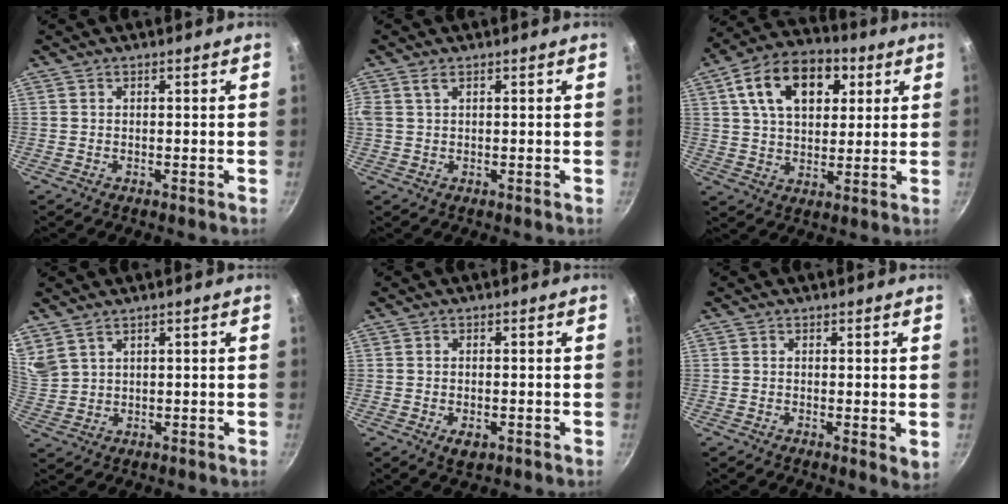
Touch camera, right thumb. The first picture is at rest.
{"total": 1.8, "force": [0.9, 0.8, 1.3], "torque": [-0.027, 0.003, 0.021]}
{"total": 16.7, "force": [5.9, 10.7, 11.4], "torque": [-0.161, 0.006, 0.087]}
{"total": 5.2, "force": [4.0, 2.3, 2.4], "torque": [-0.042, -0.014, 0.092]}
{"total": 3.1, "force": [-1.1, 1.7, 2.3], "torque": [-0.038, -0.004, -0.015]}
{"total": 2.5, "force": [0.1, 0.9, 2.3], "torque": [-0.029, -0.008, -0.001]}